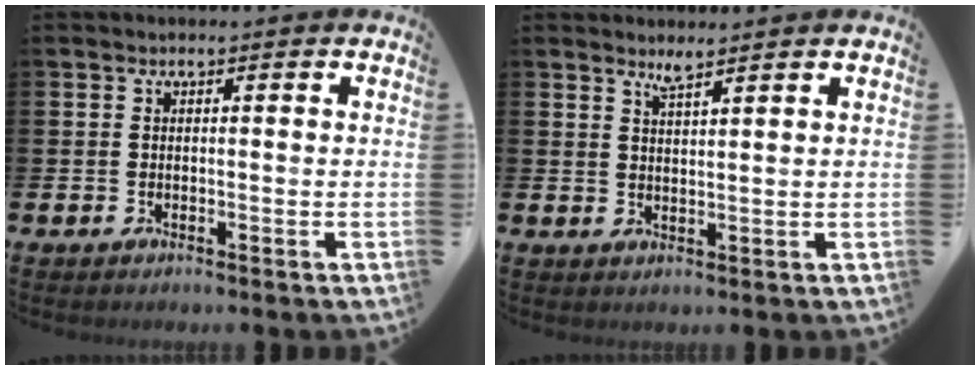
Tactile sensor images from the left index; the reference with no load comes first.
{"total": 2.6, "force": [2.5, -0.2, 0.7], "torque": [-0.010, -0.013, 0.044]}